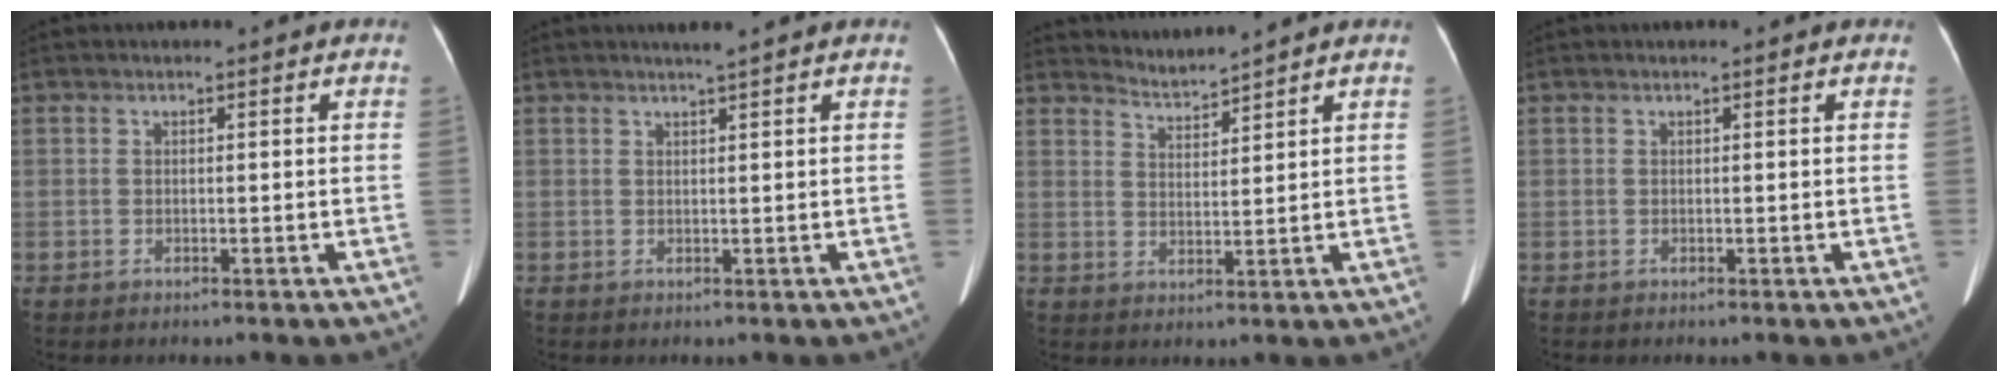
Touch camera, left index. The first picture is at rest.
{"total": 1.4, "force": [1.1, -0.4, 0.7], "torque": [-0.015, -0.002, 0.023]}
{"total": 3.1, "force": [2.9, -1.0, -0.7], "torque": [0.003, -0.005, 0.063]}
{"total": 0.5, "force": [0.5, 0.0, 0.2], "torque": [-0.006, 0.010, 0.005]}